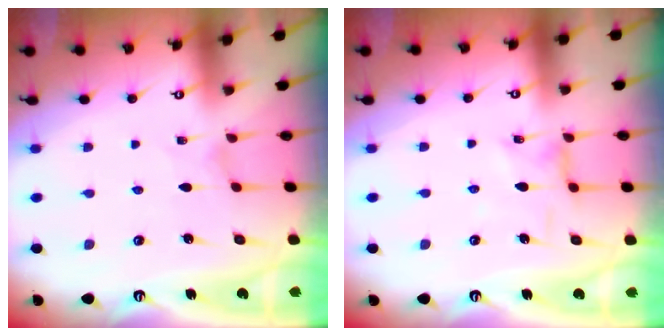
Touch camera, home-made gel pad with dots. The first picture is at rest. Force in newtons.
{"total": 1.3, "press": 1.2, "slide": 0.4}